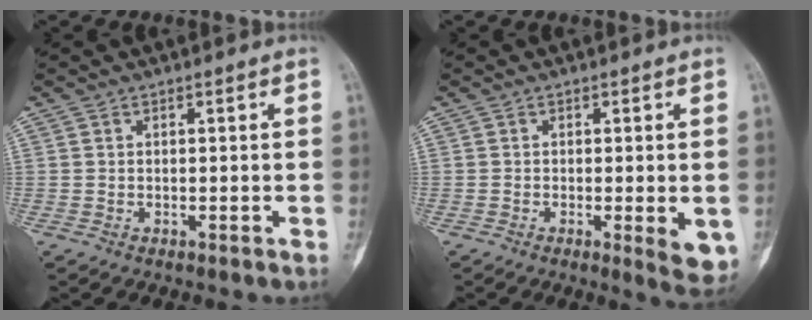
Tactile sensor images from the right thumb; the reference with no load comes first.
{"total": 5.5, "force": [-1.2, 1.5, 5.2], "torque": [-0.067, -0.013, -0.015]}